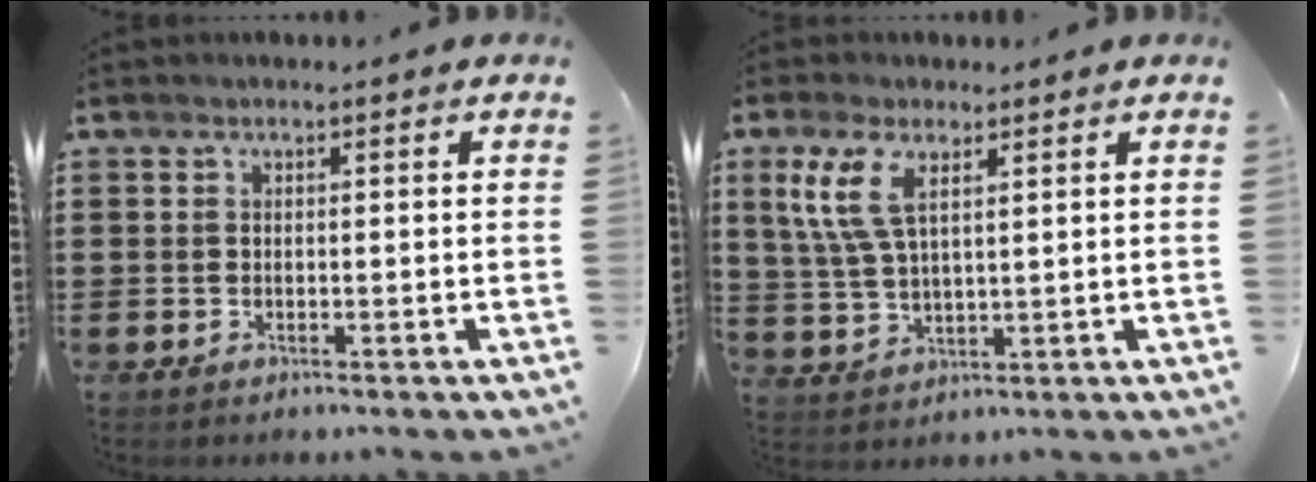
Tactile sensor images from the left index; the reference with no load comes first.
{"total": 6.9, "force": [3.3, 2.9, 5.3], "torque": [-0.124, 0.005, 0.056]}